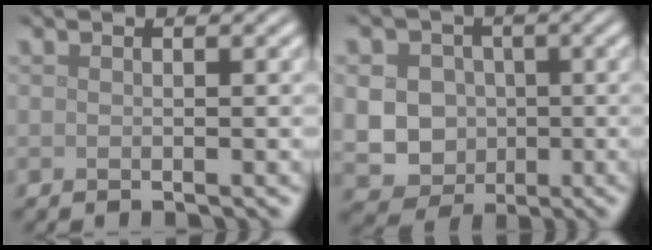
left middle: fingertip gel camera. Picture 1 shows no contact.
{"total": 9.0, "force": [0.1, 8.2, 3.5], "torque": [-0.071, 0.018, -0.025]}